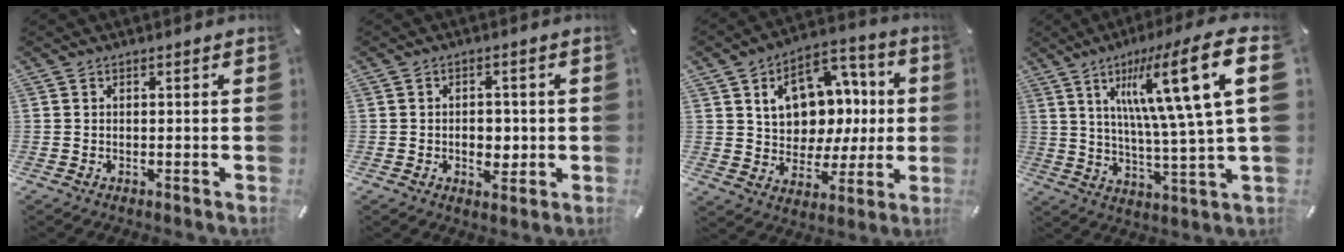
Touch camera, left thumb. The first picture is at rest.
{"total": 4.6, "force": [-0.6, 3.4, 3.1], "torque": [-0.043, 0.000, -0.013]}
{"total": 13.7, "force": [2.9, 11.4, 6.9], "torque": [-0.095, -0.018, 0.061]}
{"total": 21.0, "force": [7.2, 3.7, 19.4], "torque": [-0.313, -0.025, 0.091]}